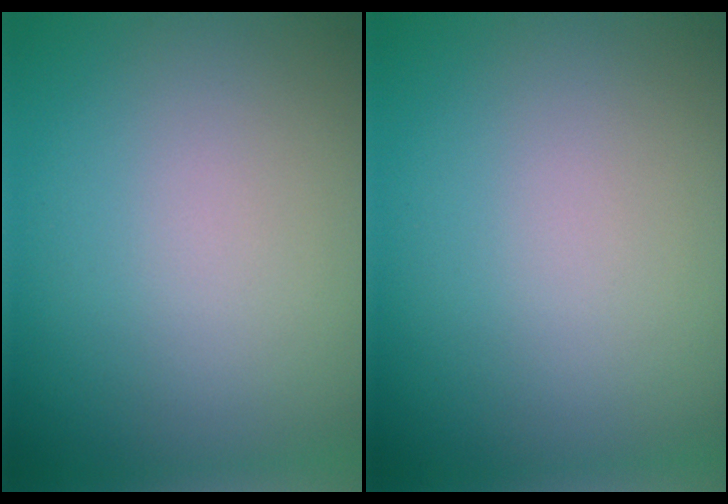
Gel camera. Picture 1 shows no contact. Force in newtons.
{"total": 0.0}